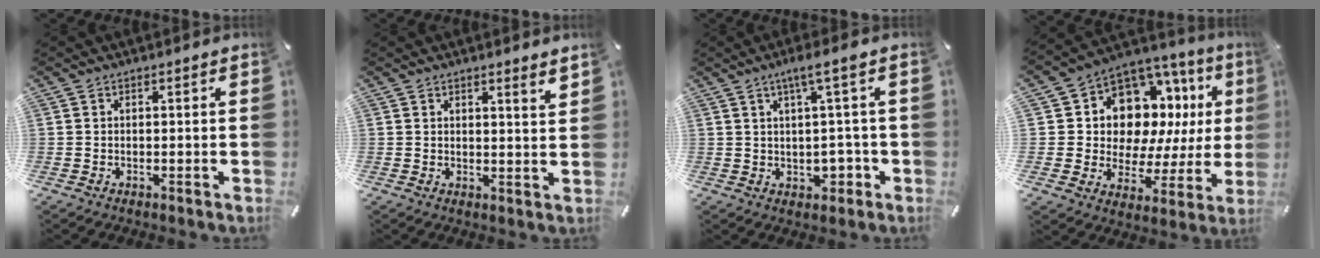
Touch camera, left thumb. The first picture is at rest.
{"total": 2.4, "force": [2.3, -0.1, 0.9], "torque": [-0.006, -0.019, 0.037]}
{"total": 6.9, "force": [1.4, 3.2, 5.9], "torque": [-0.088, -0.008, 0.018]}
{"total": 13.0, "force": [6.3, 9.5, 6.2], "torque": [-0.097, -0.066, 0.119]}